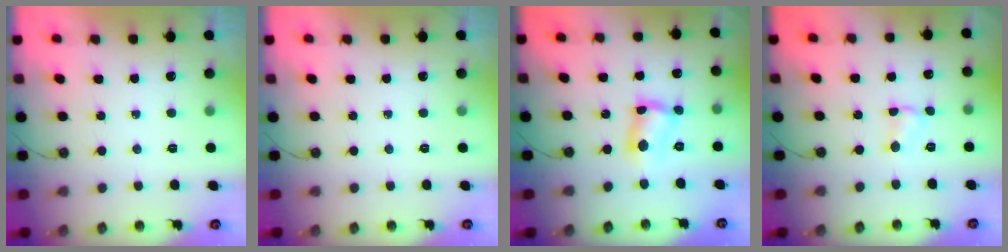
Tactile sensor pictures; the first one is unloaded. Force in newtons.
{"total": 0.0}
{"total": 7.0, "press": 7.0, "slide": 0.4}
{"total": 2.5, "press": 2.5, "slide": 0.4}